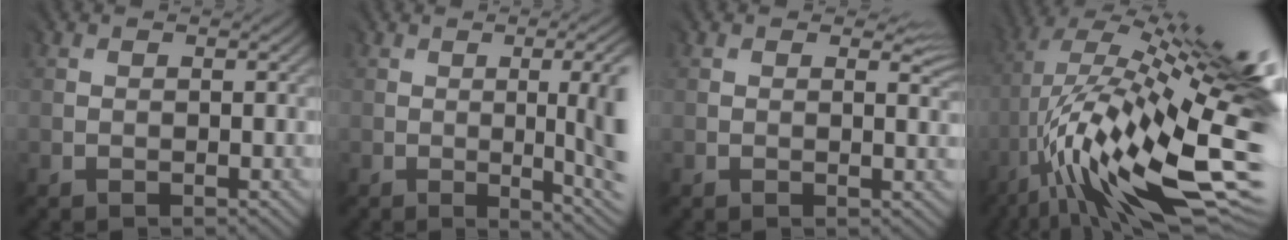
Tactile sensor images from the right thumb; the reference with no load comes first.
{"total": 8.7, "force": [-0.8, 2.8, 8.2], "torque": [-0.086, 0.008, -0.009]}
{"total": 3.7, "force": [0.8, 1.6, 3.3], "torque": [-0.043, -0.005, 0.013]}
{"total": 17.4, "force": [-1.8, 5.0, 16.6], "torque": [-0.280, 0.003, -0.015]}